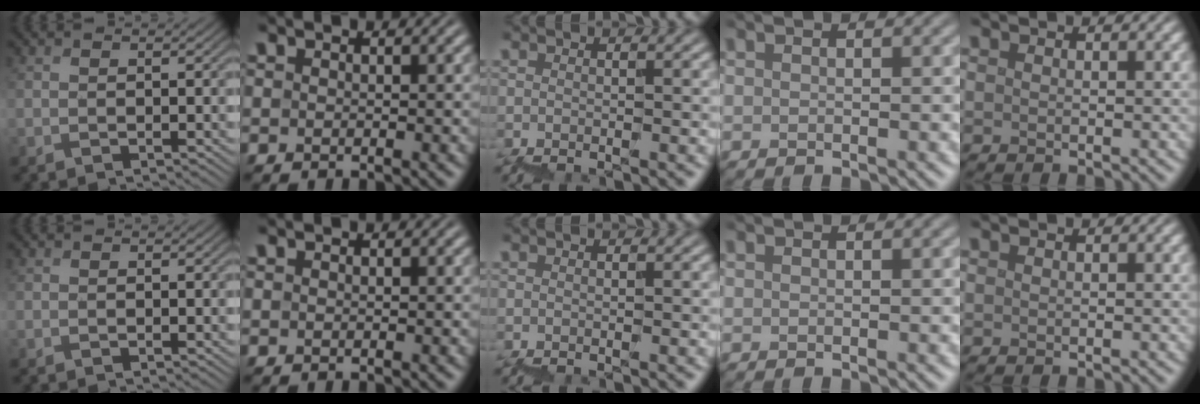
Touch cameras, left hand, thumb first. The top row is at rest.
{}